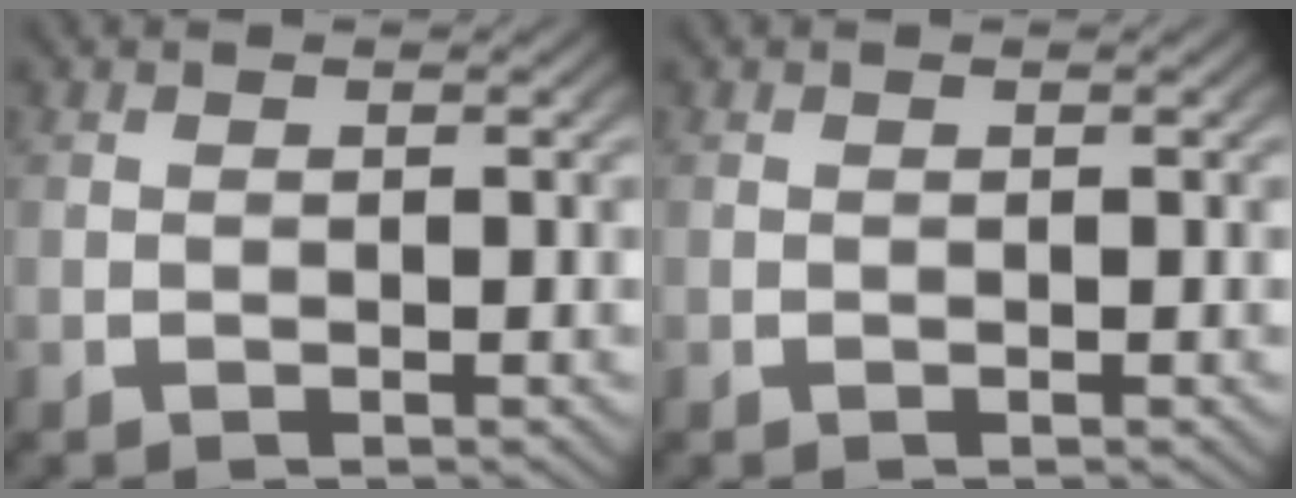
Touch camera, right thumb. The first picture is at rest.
{"total": 0.0}